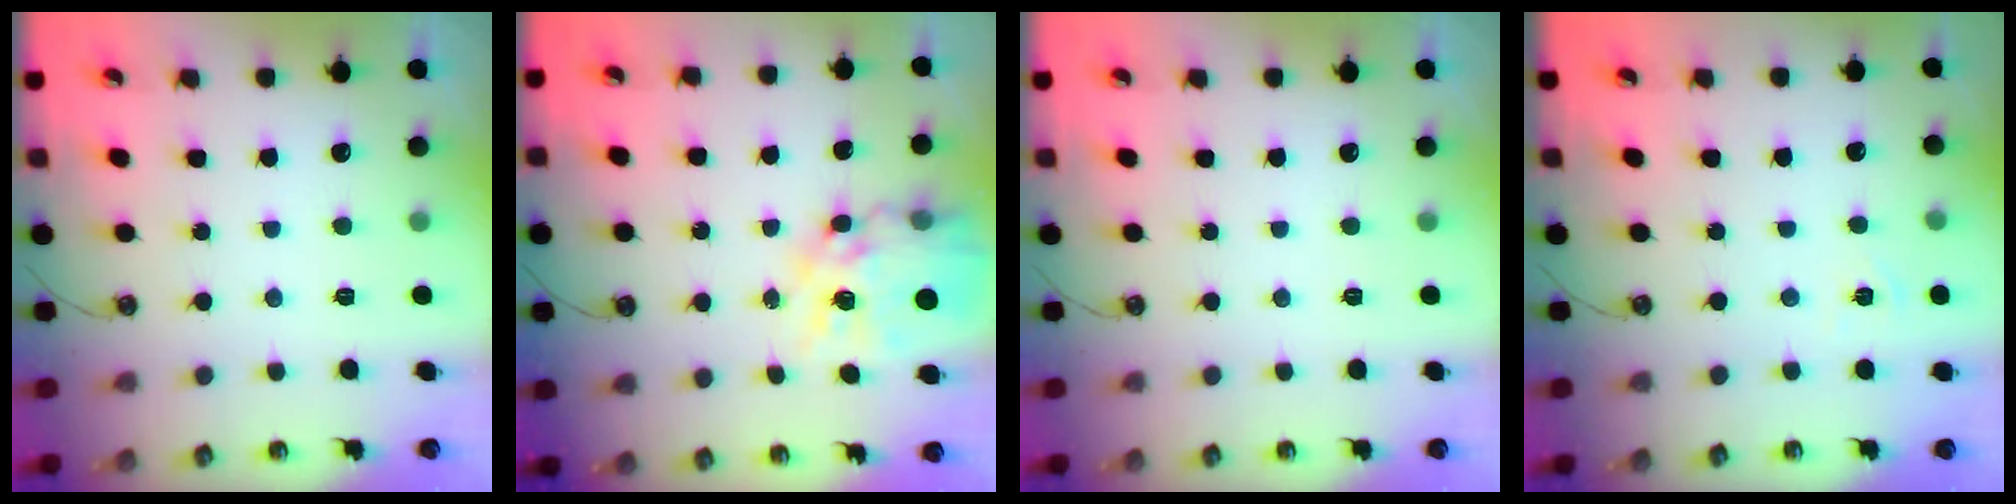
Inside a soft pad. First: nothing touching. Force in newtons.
{"total": 16.9, "press": 16.8, "slide": 1.6}
{"total": 0.0}
{"total": 3.6, "press": 3.6, "slide": 0.5}